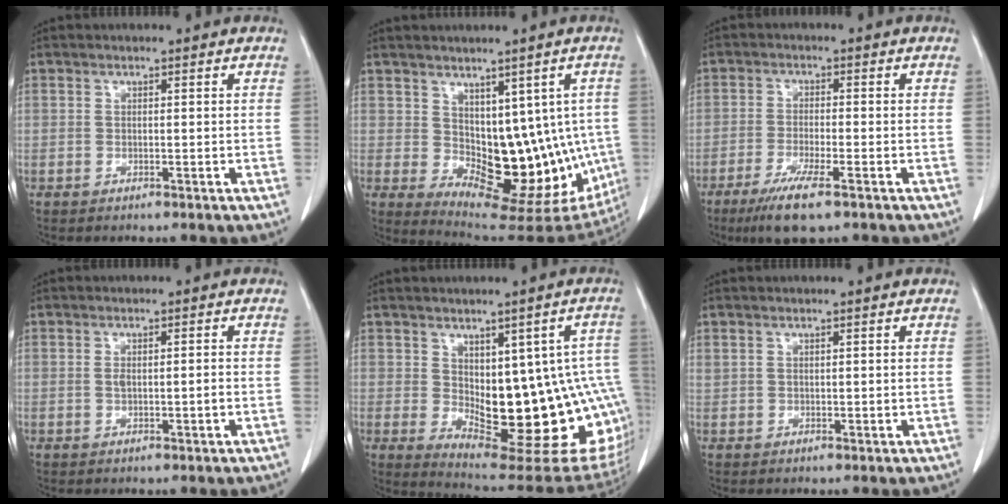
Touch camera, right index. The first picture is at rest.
{"total": 15.6, "force": [-0.8, 8.7, 12.9], "torque": [-0.152, 0.002, 0.010]}
{"total": 7.4, "force": [-4.7, 0.9, 5.6], "torque": [-0.105, -0.018, -0.080]}
{"total": 2.0, "force": [-0.3, 0.5, 1.9], "torque": [-0.046, 0.002, 0.001]}
{"total": 20.0, "force": [-1.4, 7.3, 18.5], "torque": [-0.166, 0.008, 0.009]}
{"total": 0.6, "force": [0.5, 0.2, 0.3], "torque": [-0.015, 0.007, 0.015]}